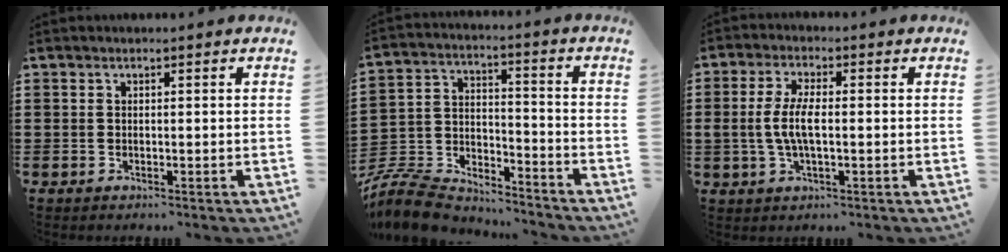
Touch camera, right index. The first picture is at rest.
{"total": 8.9, "force": [-8.4, 2.4, 1.9], "torque": [-0.057, 0.011, -0.171]}
{"total": 5.5, "force": [-0.6, 2.0, 5.1], "torque": [-0.119, -0.005, -0.019]}